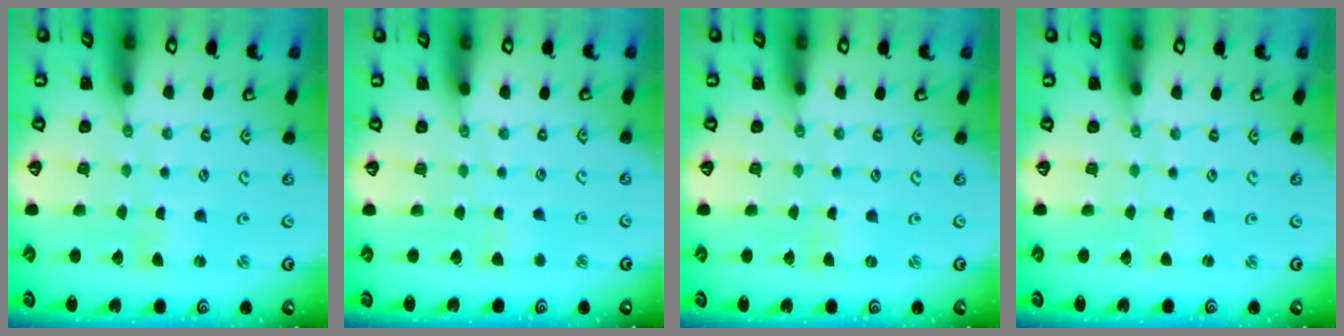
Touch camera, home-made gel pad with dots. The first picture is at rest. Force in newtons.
{"total": 2.8, "press": 2.8, "slide": 0.4}
{"total": 0.6, "press": 0.6, "slide": 0.1}
{"total": 0.7, "press": 0.7, "slide": 0.1}